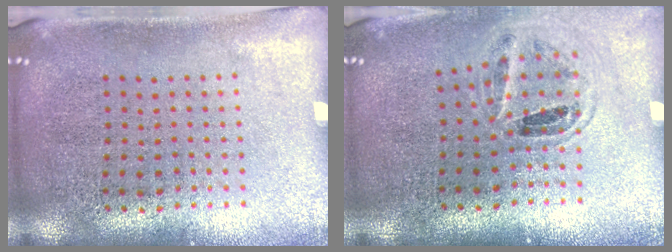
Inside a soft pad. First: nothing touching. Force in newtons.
{"total": 0.9, "press": 0.9, "slide": 0.2}